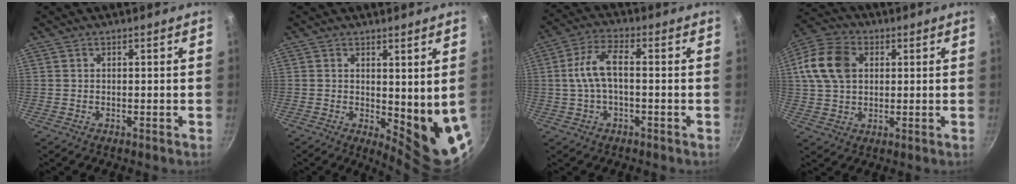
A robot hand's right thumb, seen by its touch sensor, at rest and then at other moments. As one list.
[{"total": 8.9, "force": [1.1, 3.2, 8.2], "torque": [-0.091, -0.031, 0.023]}, {"total": 7.5, "force": [-0.4, 3.4, 6.6], "torque": [-0.139, 0.028, -0.012]}, {"total": 12.3, "force": [2.8, 8.9, 8.0], "torque": [-0.142, 0.010, 0.039]}]